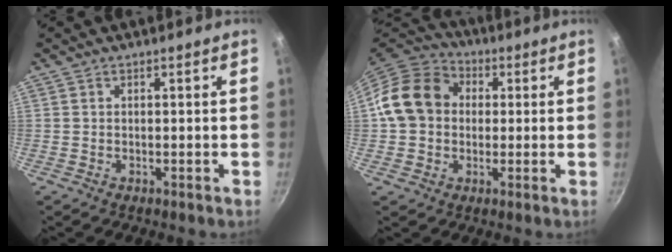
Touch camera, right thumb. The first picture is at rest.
{"total": 14.2, "force": [1.6, 11.8, 7.7], "torque": [-0.111, 0.029, 0.012]}